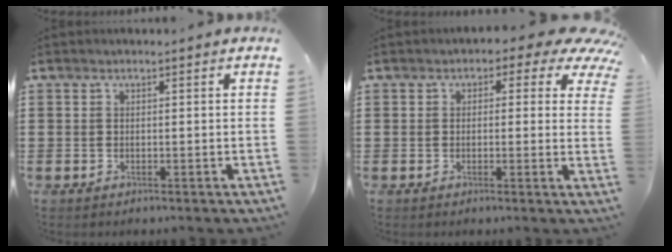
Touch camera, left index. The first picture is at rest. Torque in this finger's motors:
{"motor_torque": [2.14, 0.00, 0.69, 0.07]}